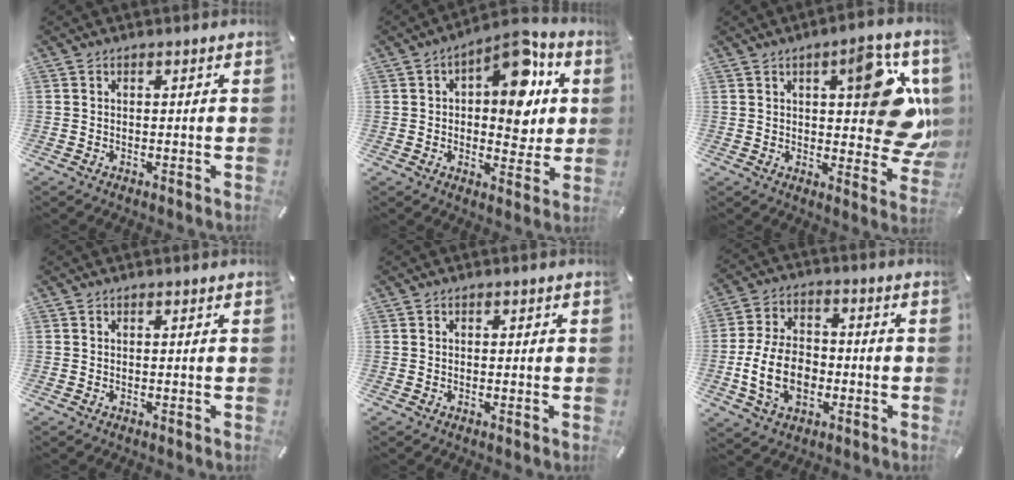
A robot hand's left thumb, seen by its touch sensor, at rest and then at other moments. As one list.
[{"total": 14.0, "force": [4.8, 8.3, 10.2], "torque": [-0.120, -0.037, 0.081]}, {"total": 18.2, "force": [5.8, 7.2, 15.7], "torque": [-0.177, -0.034, 0.086]}, {"total": 0.0}, {"total": 0.7, "force": [-0.1, 0.5, 0.5], "torque": [-0.010, 0.002, -0.003]}, {"total": 12.8, "force": [-3.0, 9.0, 8.7], "torque": [-0.197, 0.009, -0.050]}]